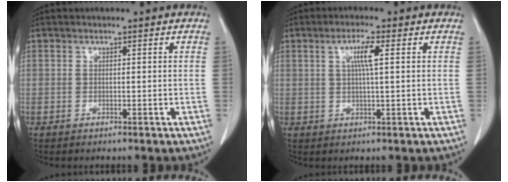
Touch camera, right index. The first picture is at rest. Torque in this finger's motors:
{"motor_torque": [0.07, 0.04, 0.07, 0.06]}